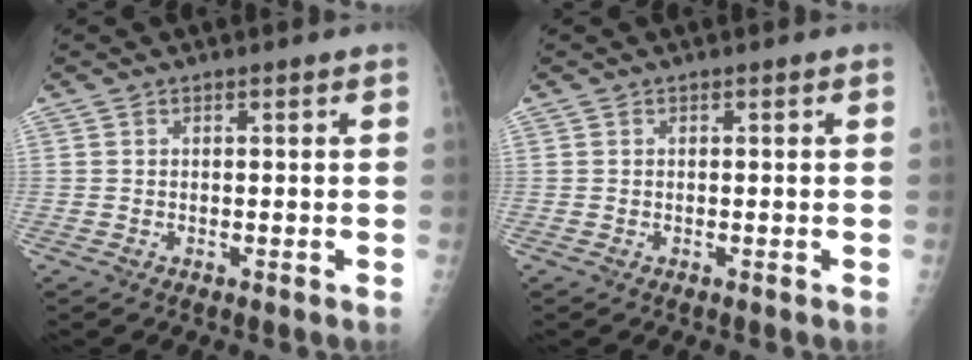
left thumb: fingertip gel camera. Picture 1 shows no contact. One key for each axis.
{"total": 0.0}